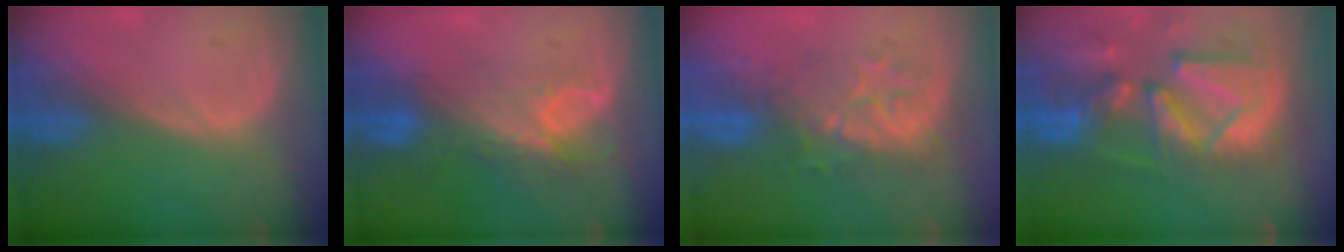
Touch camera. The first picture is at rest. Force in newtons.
{"total": 7.6, "press": 6.6, "slide": 3.7}
{"total": 7.8, "press": 7.5, "slide": 2.1}
{"total": 13.3, "press": 11.4, "slide": 6.9}